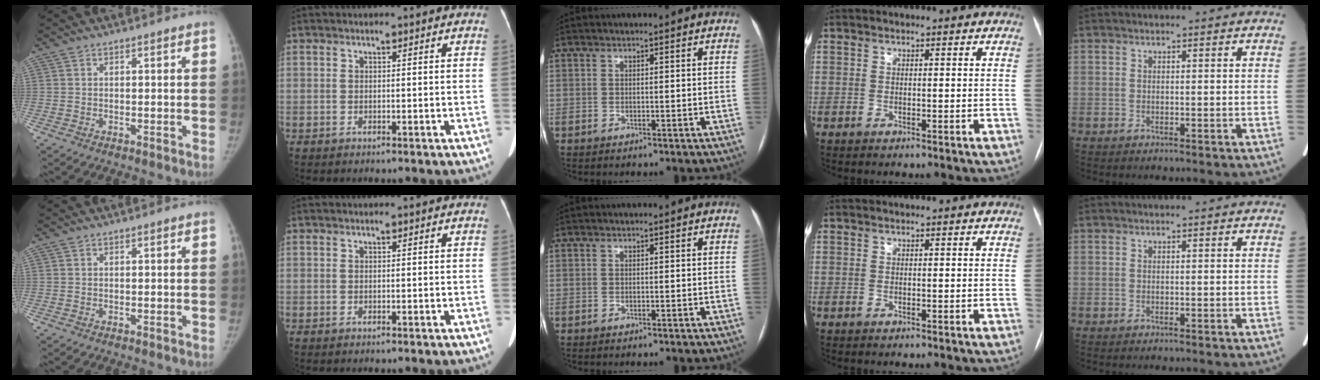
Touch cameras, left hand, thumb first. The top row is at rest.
{}